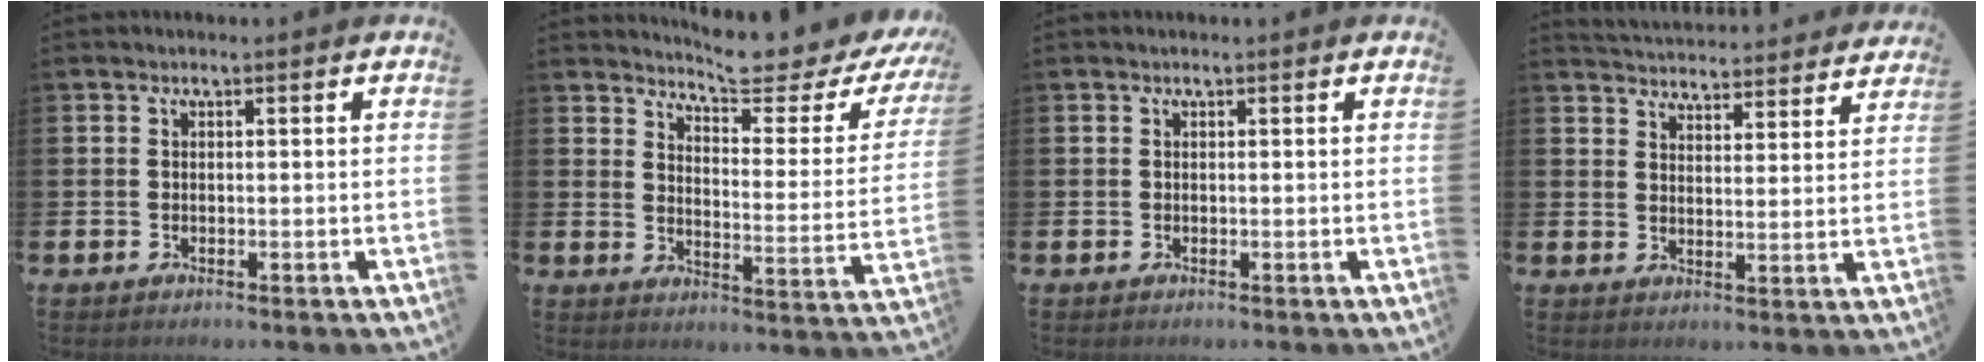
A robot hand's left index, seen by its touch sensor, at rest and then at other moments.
{"total": 6.8, "force": [6.3, 0.7, 2.4], "torque": [-0.062, -0.046, 0.105]}
{"total": 0.0}
{"total": 5.0, "force": [4.9, 0.5, -0.2], "torque": [-0.011, -0.039, 0.088]}